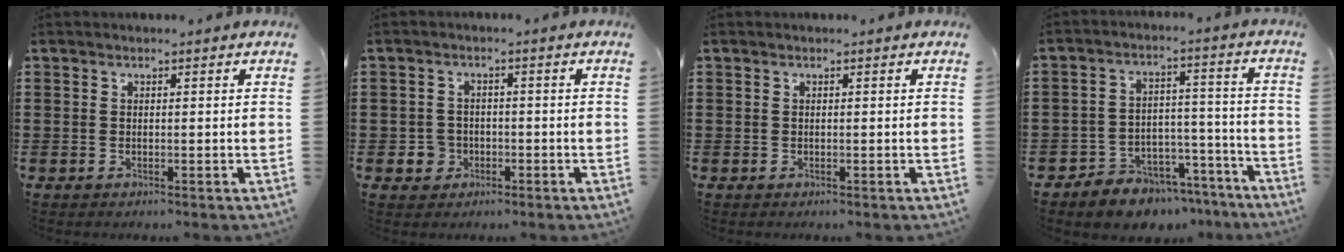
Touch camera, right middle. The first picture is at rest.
{"total": 2.7, "force": [-1.1, 2.3, 0.6], "torque": [-0.018, 0.003, -0.025]}
{"total": 0.0}
{"total": 6.3, "force": [-5.9, 2.4, 0.3], "torque": [-0.004, 0.029, -0.115]}